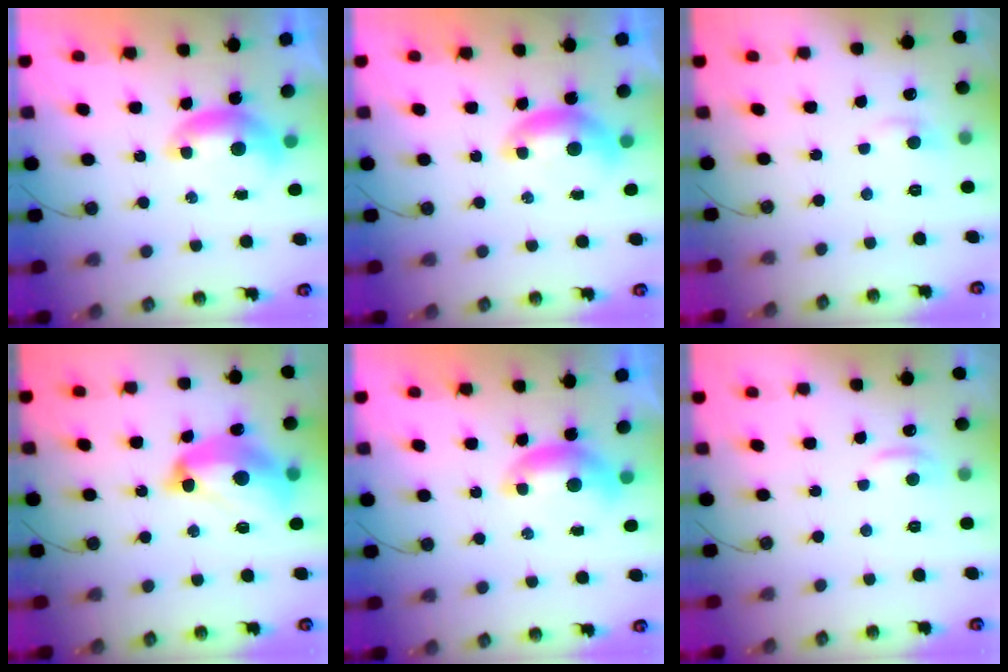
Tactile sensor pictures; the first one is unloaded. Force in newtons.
{"total": 0.0}
{"total": 1.5, "press": 1.2, "slide": 0.9}
{"total": 11.6, "press": 11.4, "slide": 2.1}
{"total": 0.0}
{"total": 0.9, "press": 0.8, "slide": 0.5}